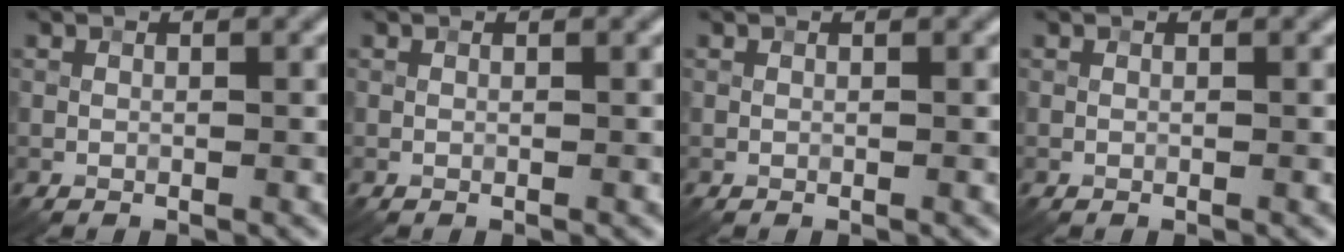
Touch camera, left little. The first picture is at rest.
{"total": 0.0}
{"total": 0.0}
{"total": 0.0}